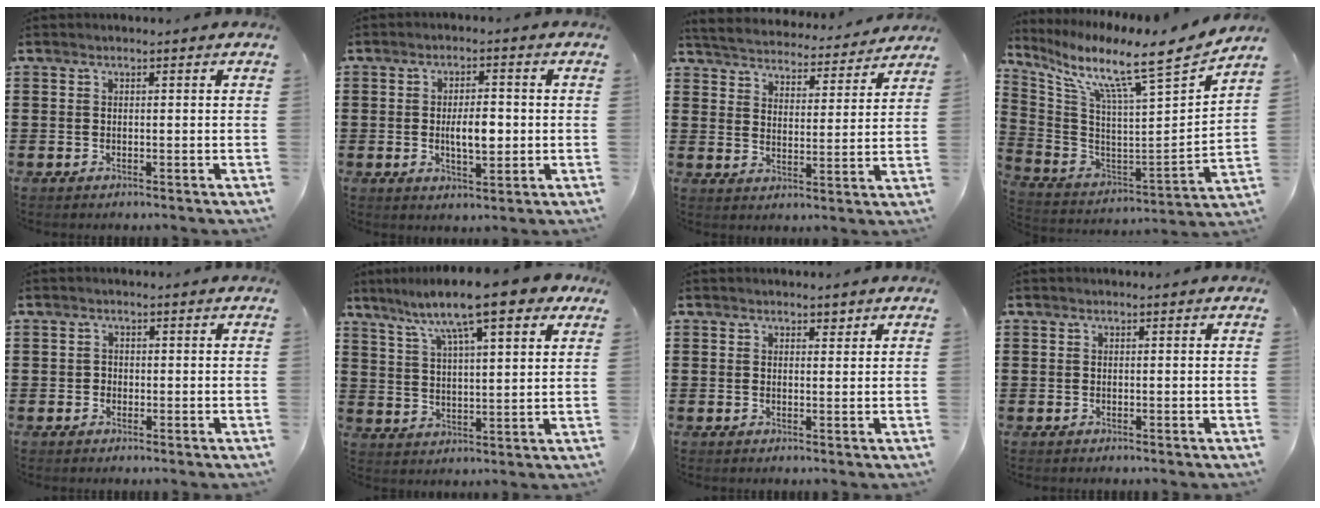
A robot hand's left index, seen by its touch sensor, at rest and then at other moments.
{"total": 5.4, "force": [-0.3, 2.2, 4.9], "torque": [-0.073, -0.001, -0.011]}
{"total": 4.5, "force": [4.5, 0.0, 0.0], "torque": [-0.027, -0.037, 0.074]}
{"total": 9.2, "force": [7.3, 0.0, 5.5], "torque": [-0.123, -0.074, 0.105]}
{"total": 0.9, "force": [-0.2, 0.9, 0.2], "torque": [-0.008, 0.005, -0.005]}
{"total": 11.7, "force": [8.2, 2.0, 8.1], "torque": [-0.164, -0.022, 0.135]}
{"total": 1.5, "force": [1.2, 0.7, 0.5], "torque": [-0.005, 0.001, 0.021]}
{"total": 0.0}